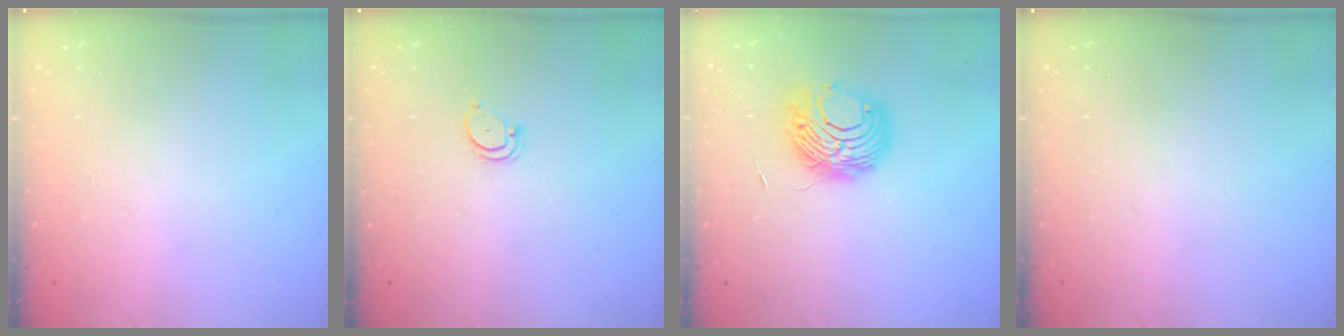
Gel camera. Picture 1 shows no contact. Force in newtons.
{"total": 2.4, "press": 2.4, "slide": 0.2}
{"total": 9.2, "press": 9.2, "slide": 0.5}
{"total": 0.0}